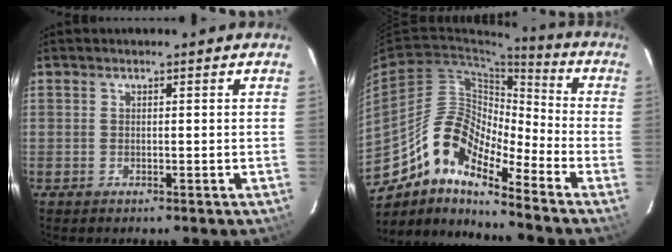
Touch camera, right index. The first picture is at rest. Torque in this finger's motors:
{"motor_torque": [0.81, -0.76, 0.09, -0.08]}